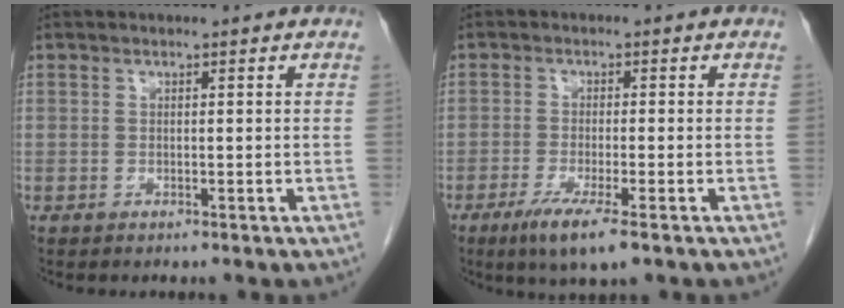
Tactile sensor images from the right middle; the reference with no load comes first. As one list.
[{"total": 6.0, "force": [-3.5, 0.4, 4.8], "torque": [-0.092, -0.018, -0.059]}]